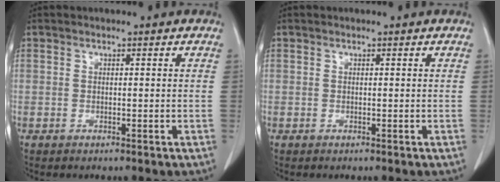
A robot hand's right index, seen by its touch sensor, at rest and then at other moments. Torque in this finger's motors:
{"motor_torque": [0.00, 0.00, 0.00, 0.00]}